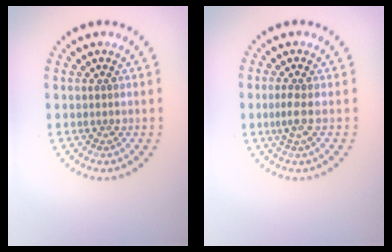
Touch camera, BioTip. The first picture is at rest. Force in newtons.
{"total": 1.3, "press": 1.1, "slide": 0.7}